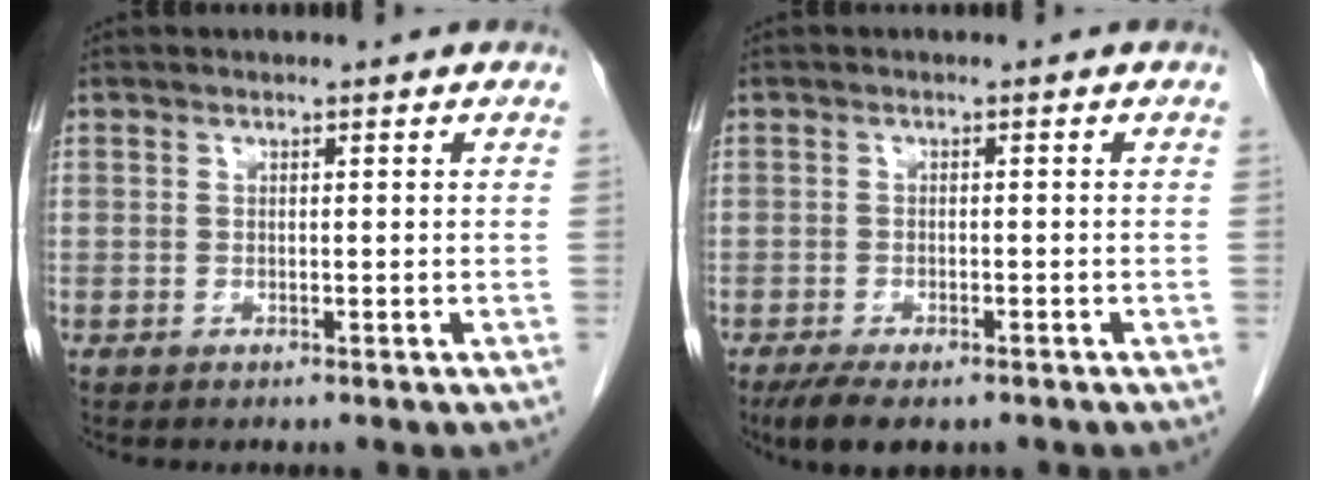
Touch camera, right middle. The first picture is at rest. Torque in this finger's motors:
{"motor_torque": [0.63, -0.37, 0.07, 0.03]}